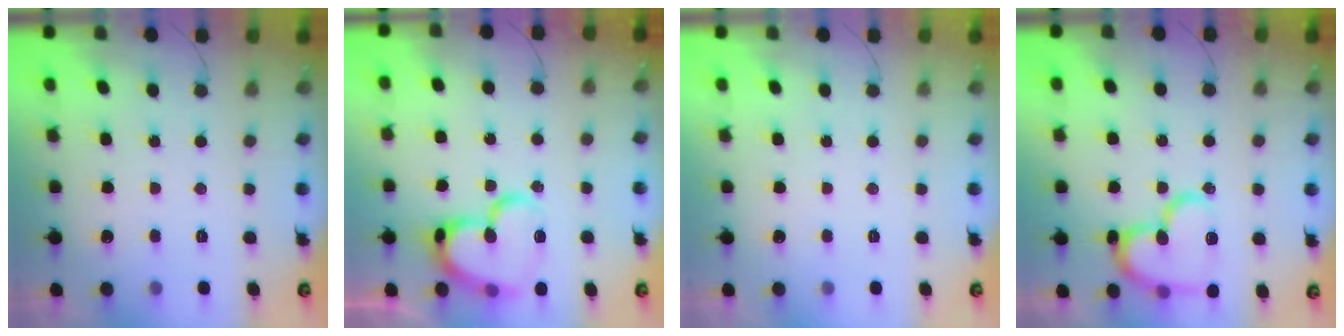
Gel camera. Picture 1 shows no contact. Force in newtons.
{"total": 19.1, "press": 19.0, "slide": 2.0}
{"total": 0.0}
{"total": 17.3, "press": 17.2, "slide": 1.7}